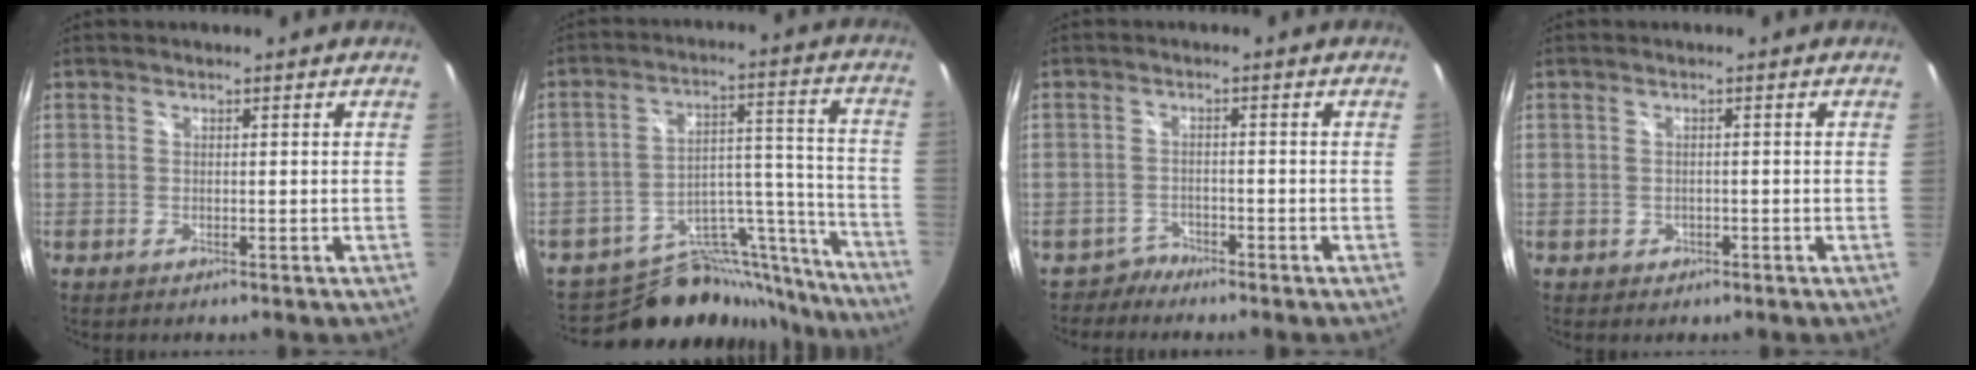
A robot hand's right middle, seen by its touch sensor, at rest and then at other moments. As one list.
[{"total": 21.4, "force": [-19.4, 7.5, 5.1], "torque": [-0.073, 0.060, -0.269]}, {"total": 2.5, "force": [-2.1, 0.9, -0.8], "torque": [0.014, 0.008, -0.040]}, {"total": 1.5, "force": [-0.6, 1.4, 0.4], "torque": [-0.008, 0.001, -0.004]}]